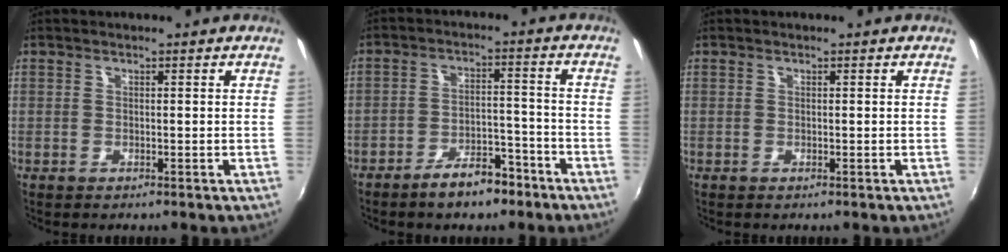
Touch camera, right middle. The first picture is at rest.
{"total": 8.0, "force": [-6.1, 3.1, 4.1], "torque": [-0.078, 0.019, -0.085]}
{"total": 0.0}